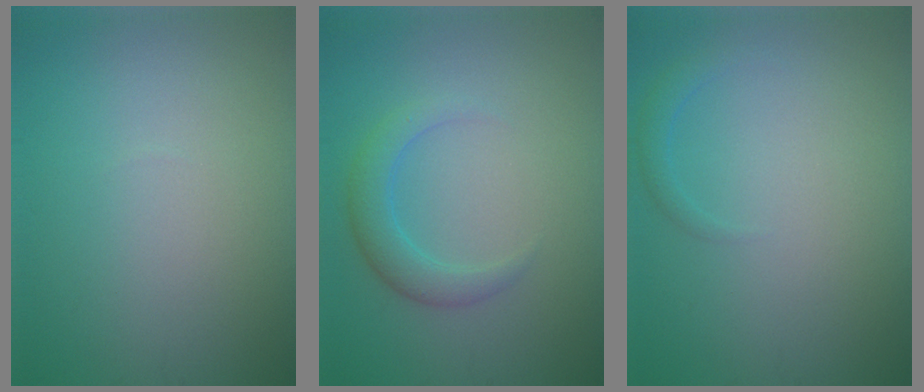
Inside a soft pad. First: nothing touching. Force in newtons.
{"total": 2.8, "press": 2.8, "slide": 0.1}
{"total": 1.2, "press": 1.1, "slide": 0.2}